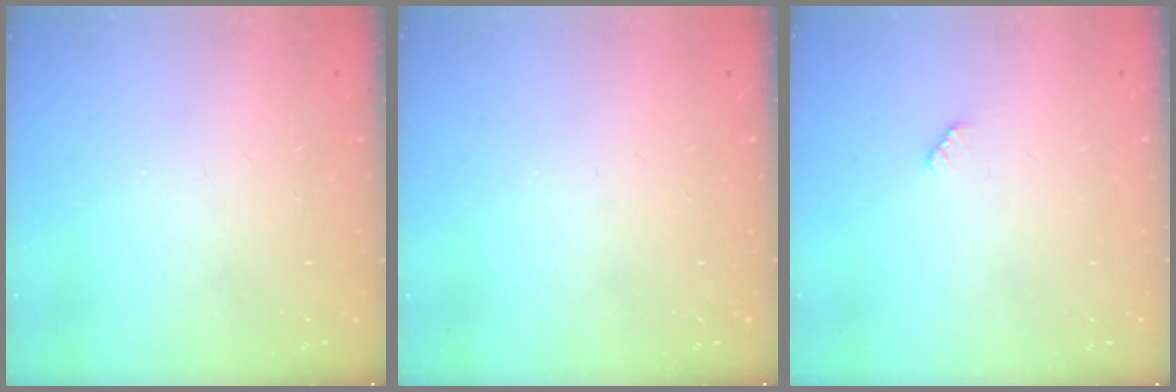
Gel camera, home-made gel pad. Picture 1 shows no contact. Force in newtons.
{"total": 0.0}
{"total": 2.5, "press": 2.5, "slide": 0.4}